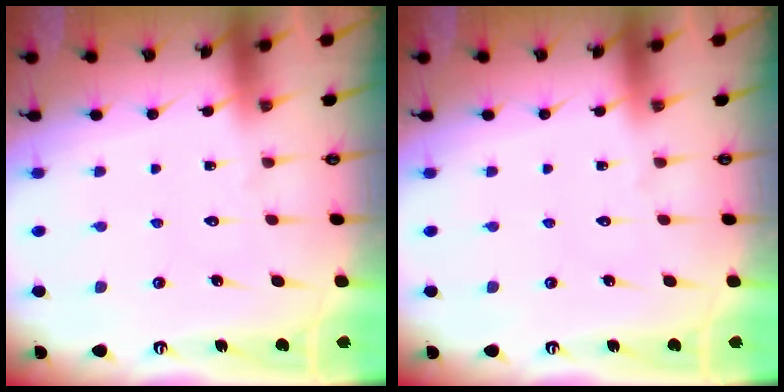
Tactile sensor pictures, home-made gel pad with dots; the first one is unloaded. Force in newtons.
{"total": 0.0}